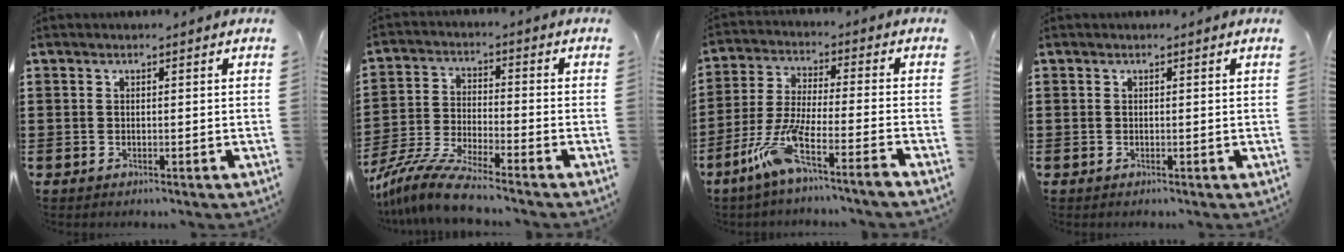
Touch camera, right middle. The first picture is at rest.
{"total": 8.3, "force": [-7.5, 0.3, 3.5], "torque": [-0.081, -0.002, -0.149]}
{"total": 8.9, "force": [-6.0, 0.4, 6.5], "torque": [-0.147, -0.010, -0.121]}
{"total": 0.0}